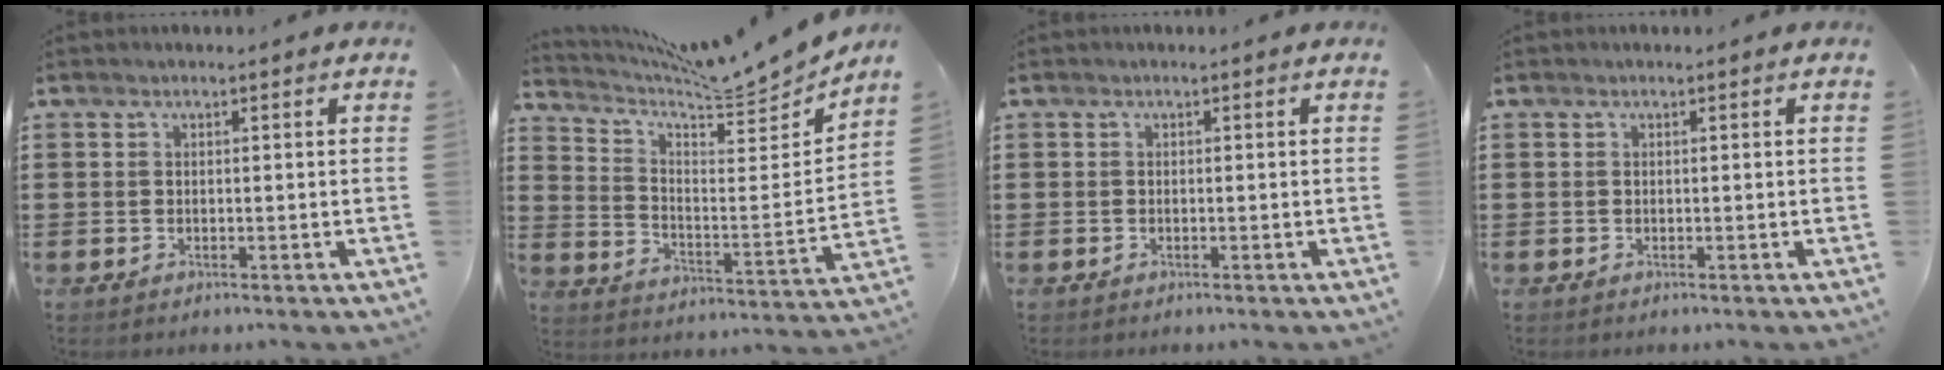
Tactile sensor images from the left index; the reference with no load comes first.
{"total": 7.4, "force": [7.1, 0.3, 2.4], "torque": [-0.062, -0.062, 0.116]}
{"total": 0.0}
{"total": 0.0}